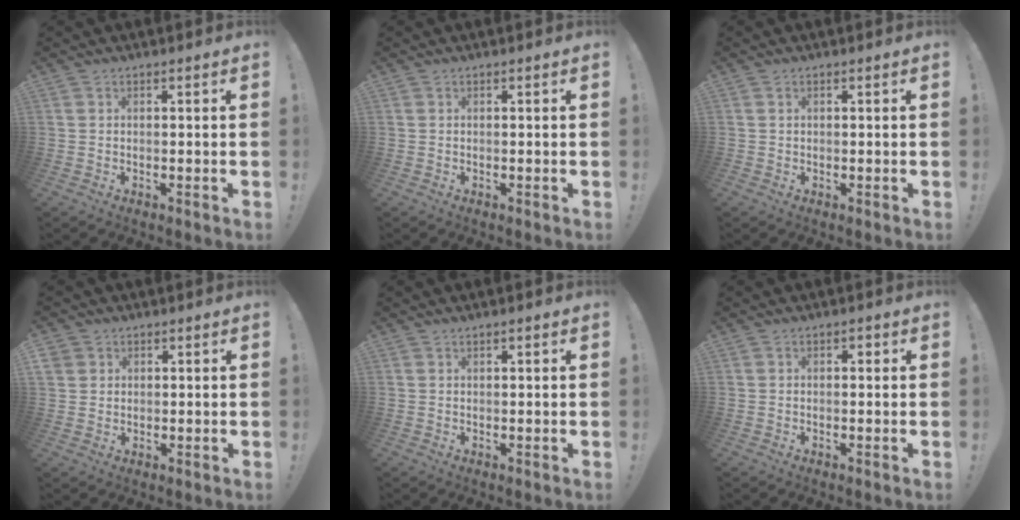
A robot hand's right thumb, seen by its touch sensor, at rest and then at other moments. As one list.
[{"total": 0.0}, {"total": 0.5, "force": [0.3, 0.4, 0.0], "torque": [-0.001, 0.001, 0.006]}, {"total": 3.5, "force": [1.8, 3.0, 0.6], "torque": [-0.005, -0.008, 0.034]}, {"total": 0.7, "force": [0.5, 0.2, 0.4], "torque": [0.001, -0.002, 0.007]}, {"total": 0.8, "force": [-0.2, 0.7, 0.4], "torque": [-0.004, 0.004, -0.006]}]